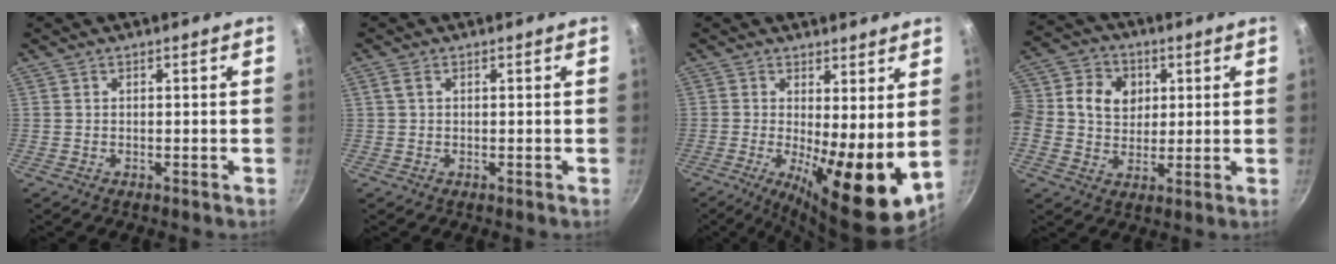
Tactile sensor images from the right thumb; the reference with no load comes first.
{"total": 1.4, "force": [0.4, 0.9, 1.0], "torque": [-0.021, 0.005, 0.008]}
{"total": 14.0, "force": [-0.1, 4.6, 13.2], "torque": [-0.187, -0.024, 0.002]}
{"total": 16.3, "force": [2.8, 13.8, 8.3], "torque": [-0.170, 0.027, 0.037]}